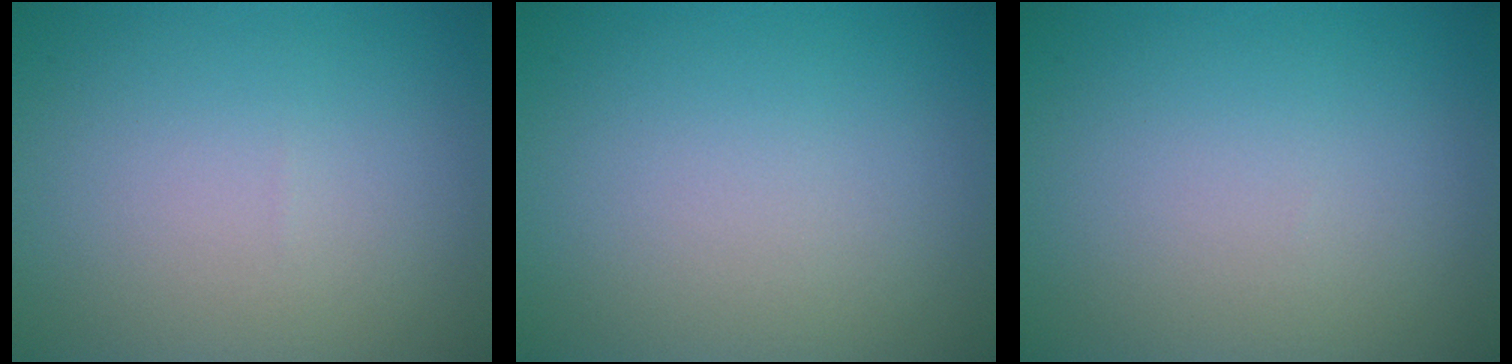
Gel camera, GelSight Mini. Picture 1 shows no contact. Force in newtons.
{"total": 0.0}
{"total": 0.0}